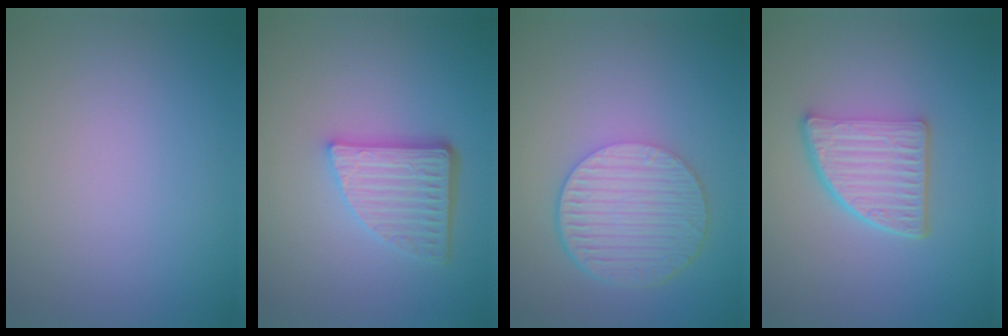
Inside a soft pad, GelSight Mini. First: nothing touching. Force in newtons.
{"total": 5.0, "press": 3.5, "slide": 3.6}
{"total": 6.8, "press": 4.9, "slide": 4.8}
{"total": 5.0, "press": 3.7, "slide": 3.4}